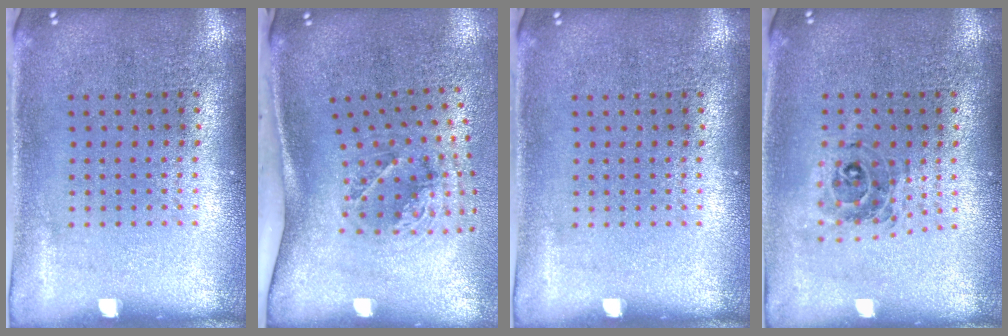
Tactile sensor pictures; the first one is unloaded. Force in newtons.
{"total": 1.9, "press": 1.2, "slide": 1.4}
{"total": 0.0}
{"total": 0.8, "press": 0.8, "slide": 0.0}